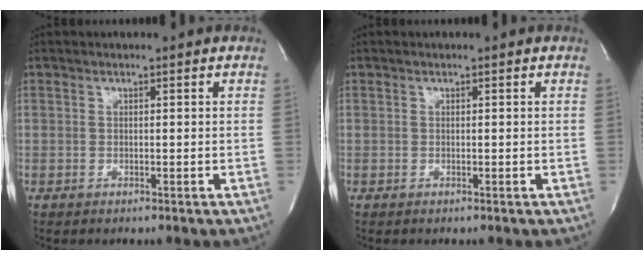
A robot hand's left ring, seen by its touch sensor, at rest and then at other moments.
{"total": 0.0}